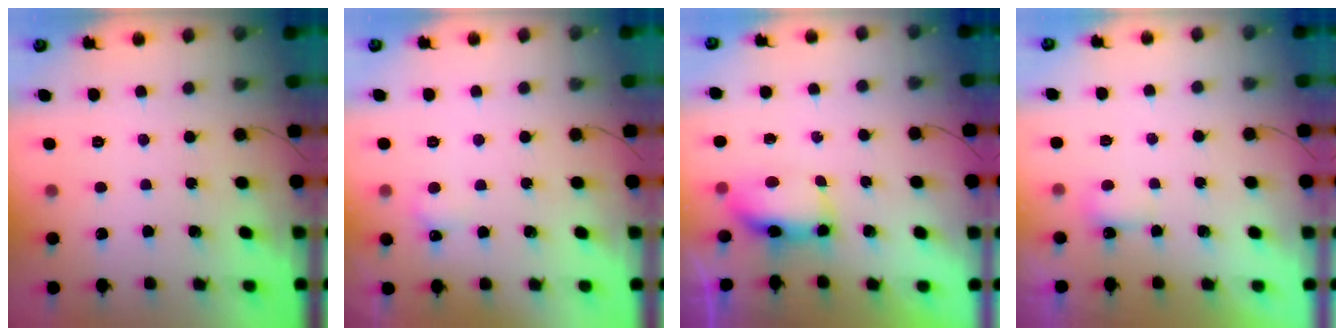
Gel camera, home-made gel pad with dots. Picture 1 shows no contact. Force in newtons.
{"total": 3.2, "press": 3.2, "slide": 0.7}
{"total": 6.9, "press": 6.8, "slide": 0.7}
{"total": 3.0, "press": 2.9, "slide": 0.8}